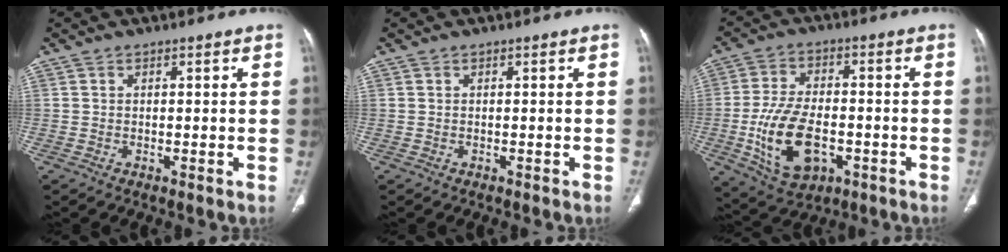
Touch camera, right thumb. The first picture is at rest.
{"total": 0.0}
{"total": 14.2, "force": [-3.7, 8.1, 11.0], "torque": [-0.200, 0.008, -0.055]}